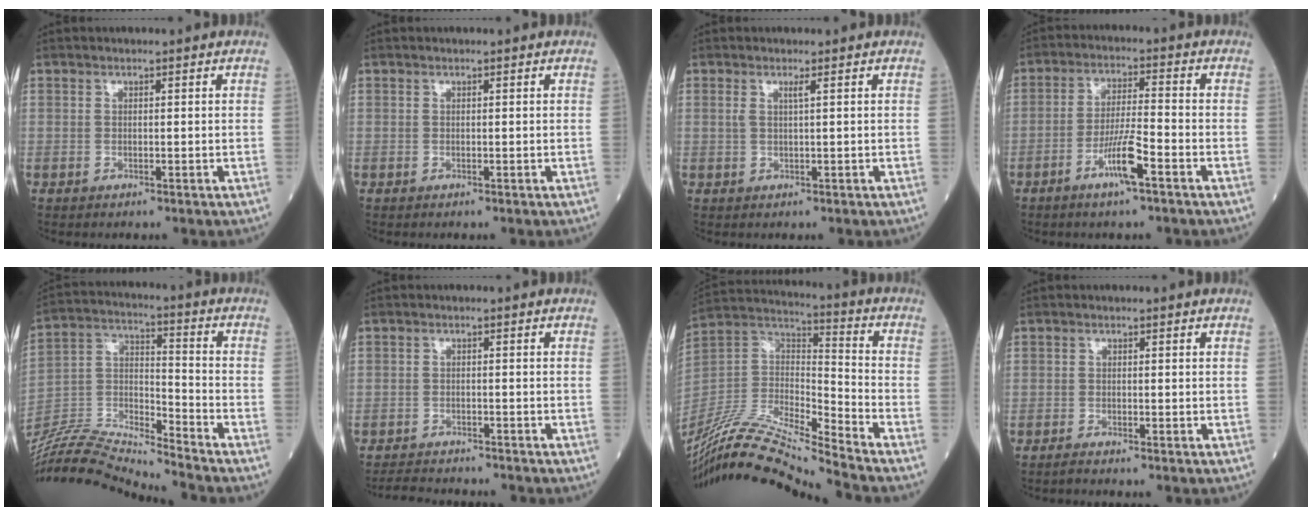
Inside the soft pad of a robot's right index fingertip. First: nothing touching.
{"total": 0.0}
{"total": 1.1, "force": [0.4, -0.2, 1.0], "torque": [-0.028, 0.003, 0.009]}
{"total": 6.7, "force": [-3.6, 0.2, 5.6], "torque": [-0.110, -0.004, -0.068]}
{"total": 16.3, "force": [-15.9, -1.1, 3.4], "torque": [-0.067, 0.027, -0.300]}
{"total": 5.2, "force": [-5.1, 0.9, 1.0], "torque": [-0.017, -0.016, -0.083]}
{"total": 17.7, "force": [-16.0, -1.1, 7.6], "torque": [-0.155, 0.018, -0.302]}
{"total": 0.9, "force": [-0.8, -0.3, 0.2], "torque": [-0.010, -0.005, -0.016]}